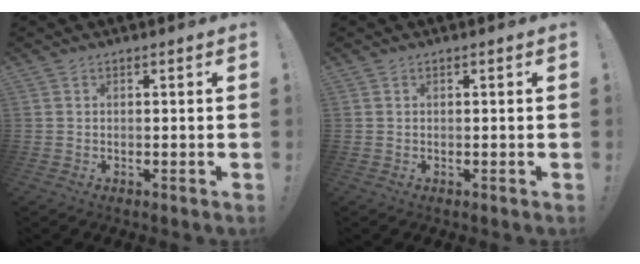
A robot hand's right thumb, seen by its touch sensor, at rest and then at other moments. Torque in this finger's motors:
{"motor_torque": [-0.12, 0.02, -0.20, 0.10, 0.06]}